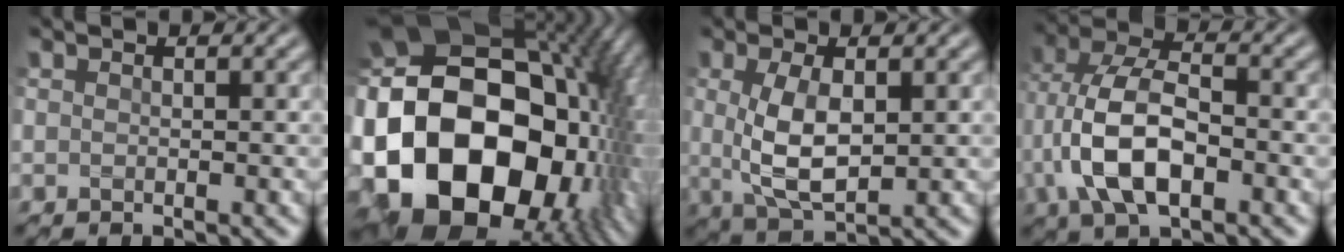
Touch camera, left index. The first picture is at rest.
{"total": 21.0, "force": [-1.7, 14.7, 15.0], "torque": [-0.306, -0.029, -0.006]}
{"total": 5.0, "force": [0.6, 2.2, 4.5], "torque": [-0.101, 0.002, 0.019]}
{"total": 8.4, "force": [-1.9, 4.3, 7.0], "torque": [-0.149, 0.012, -0.044]}